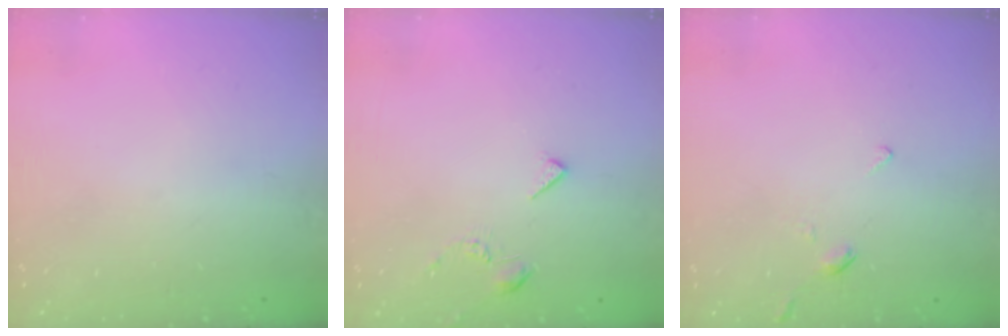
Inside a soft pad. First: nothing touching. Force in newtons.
{"total": 3.0, "press": 2.9, "slide": 0.7}
{"total": 2.4, "press": 2.3, "slide": 0.6}